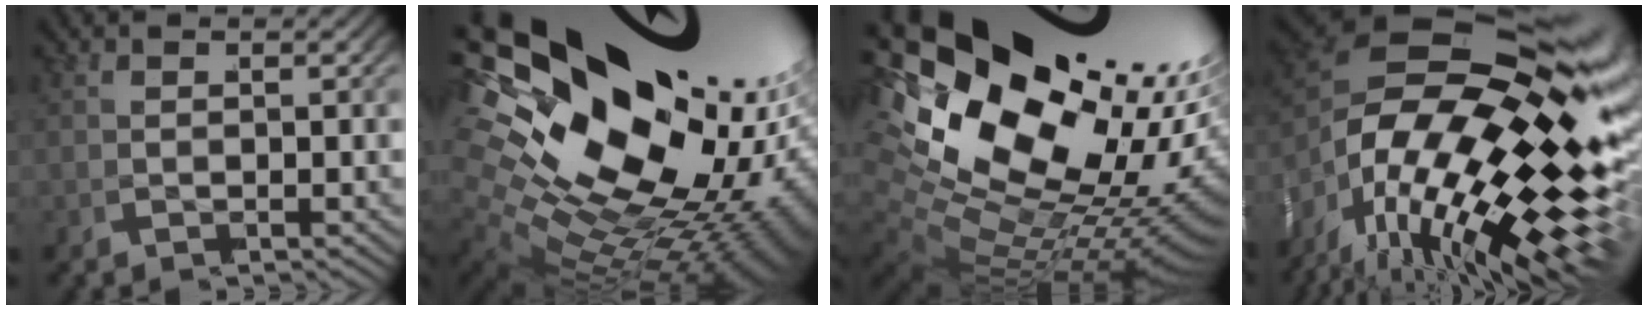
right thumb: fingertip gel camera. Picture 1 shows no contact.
{"total": 22.9, "force": [0.5, 15.2, 17.2], "torque": [-0.301, -0.040, 0.017]}
{"total": 26.5, "force": [0.5, 18.1, 19.3], "torque": [-0.345, -0.054, 0.021]}
{"total": 26.3, "force": [-3.1, 16.7, 20.0], "torque": [-0.364, -0.068, -0.023]}